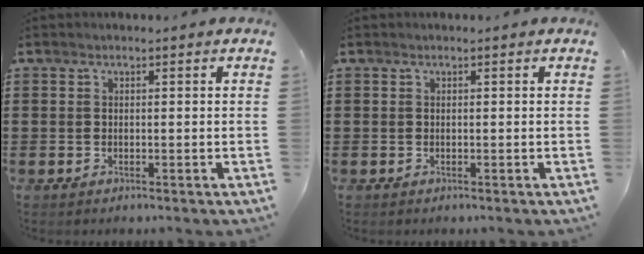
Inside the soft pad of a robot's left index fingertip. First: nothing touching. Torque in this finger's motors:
{"motor_torque": [0.00, 0.00, 0.00, 0.00]}